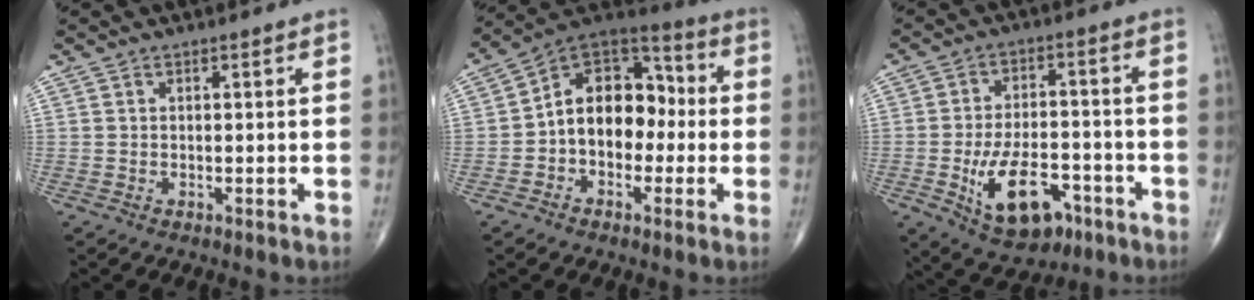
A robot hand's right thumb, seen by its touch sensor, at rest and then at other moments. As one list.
[{"total": 14.2, "force": [-1.4, 10.0, 10.0], "torque": [-0.117, 0.051, -0.037]}, {"total": 13.7, "force": [-5.6, 7.6, 10.0], "torque": [-0.150, 0.026, -0.081]}]